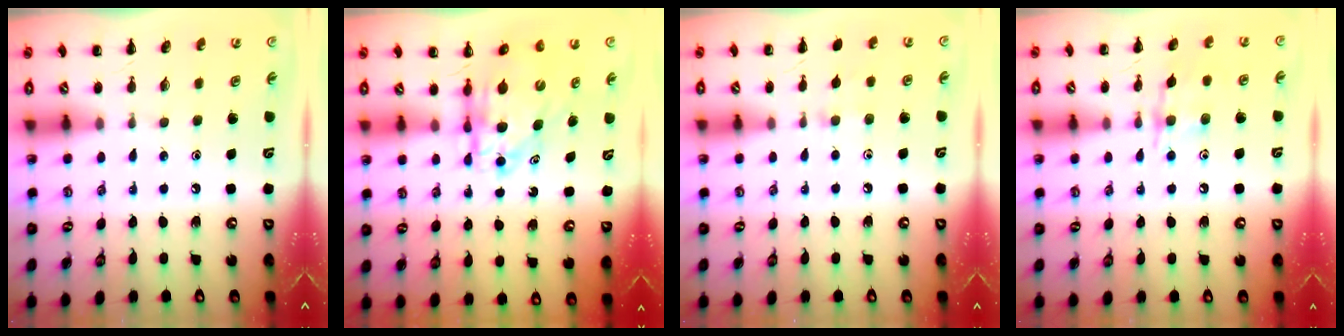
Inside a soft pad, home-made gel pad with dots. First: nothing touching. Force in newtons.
{"total": 6.4, "press": 6.2, "slide": 1.3}
{"total": 5.1, "press": 4.9, "slide": 1.6}
{"total": 9.7, "press": 9.7, "slide": 0.5}